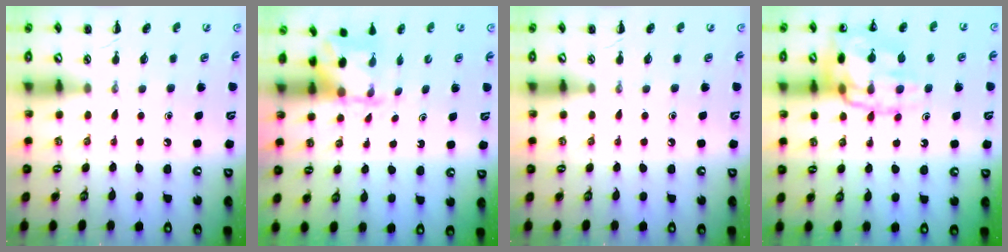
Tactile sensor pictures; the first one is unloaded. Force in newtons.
{"total": 2.0, "press": 1.9, "slide": 0.7}
{"total": 0.0}
{"total": 16.1, "press": 16.0, "slide": 2.0}